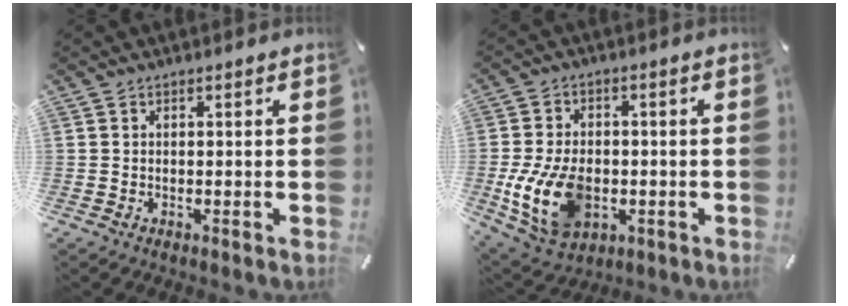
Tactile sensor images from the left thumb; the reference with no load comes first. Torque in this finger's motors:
{"motor_torque": [2.11, 2.89, 1.59, 0.41, 0.36]}